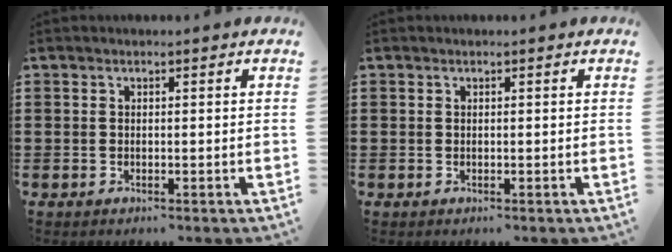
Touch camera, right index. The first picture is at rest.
{"total": 0.0}